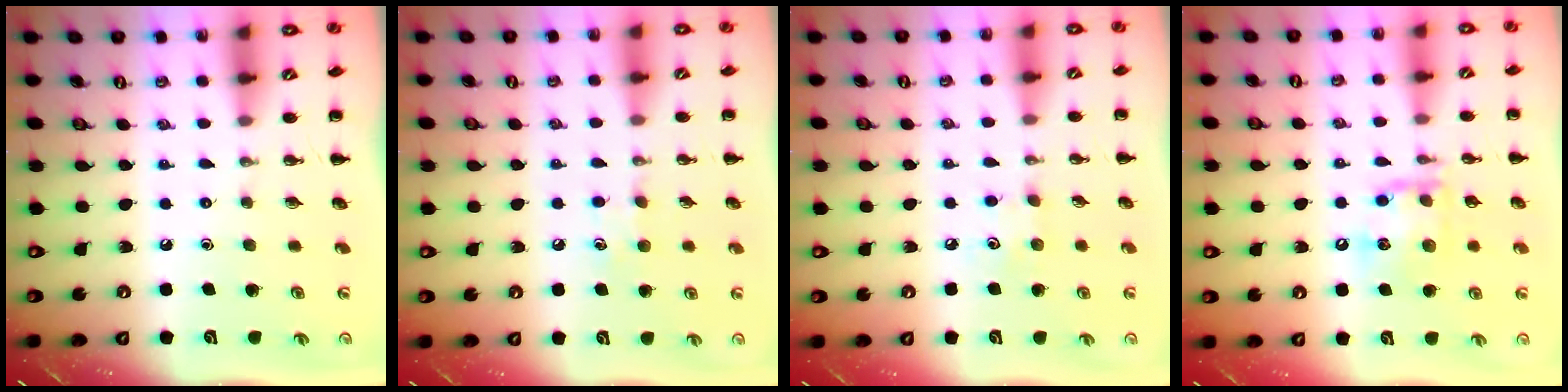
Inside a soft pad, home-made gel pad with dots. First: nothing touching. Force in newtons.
{"total": 6.5, "press": 6.3, "slide": 1.8}
{"total": 5.0, "press": 4.8, "slide": 1.4}
{"total": 13.3, "press": 13.2, "slide": 1.6}